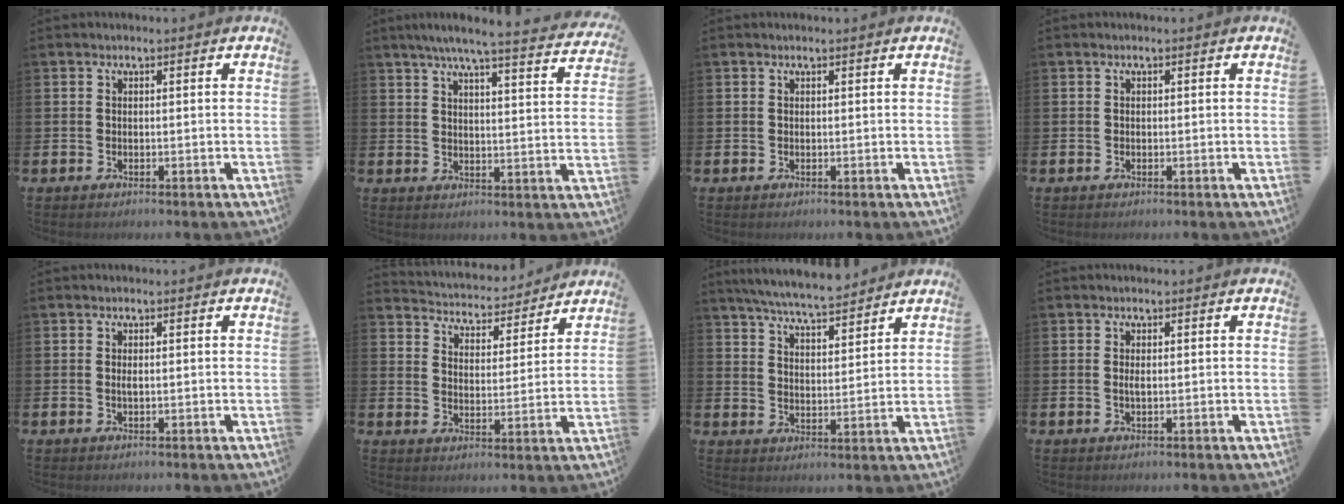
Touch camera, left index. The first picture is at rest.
{"total": 6.1, "force": [5.5, -0.2, 2.6], "torque": [-0.057, -0.035, 0.091]}
{"total": 0.0}
{"total": 0.0}
{"total": 0.7, "force": [0.1, 0.1, 0.6], "torque": [-0.013, -0.001, 0.003]}
{"total": 4.7, "force": [4.5, 1.3, -0.1], "torque": [-0.018, -0.041, 0.074]}
{"total": 6.9, "force": [6.7, 0.5, 1.8], "torque": [-0.049, -0.034, 0.119]}
{"total": 0.9, "force": [0.1, 0.2, 0.9], "torque": [-0.009, -0.002, -0.001]}